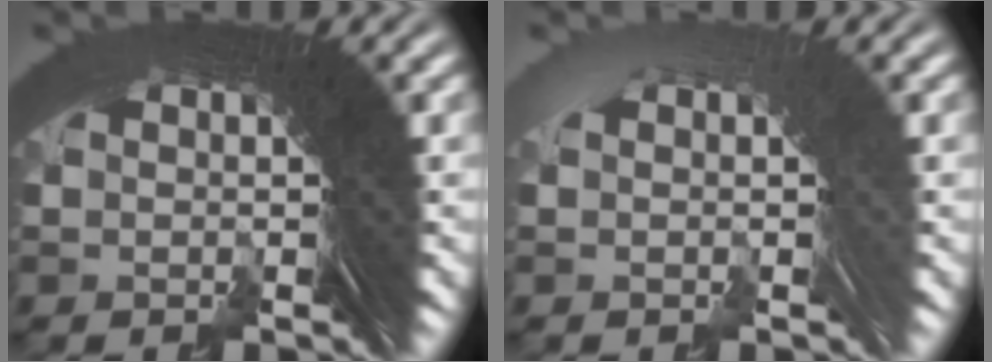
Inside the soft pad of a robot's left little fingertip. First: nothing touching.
{"total": 8.5, "force": [1.1, -4.5, -7.1], "torque": [0.135, 0.023, 0.012]}